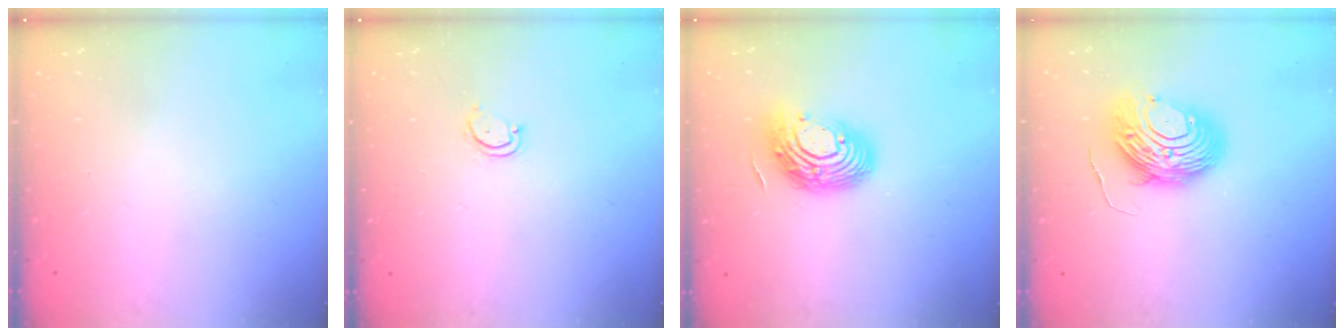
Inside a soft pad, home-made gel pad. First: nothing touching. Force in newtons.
{"total": 2.7, "press": 2.7, "slide": 0.3}
{"total": 14.5, "press": 14.5, "slide": 1.0}
{"total": 10.8, "press": 10.8, "slide": 1.0}